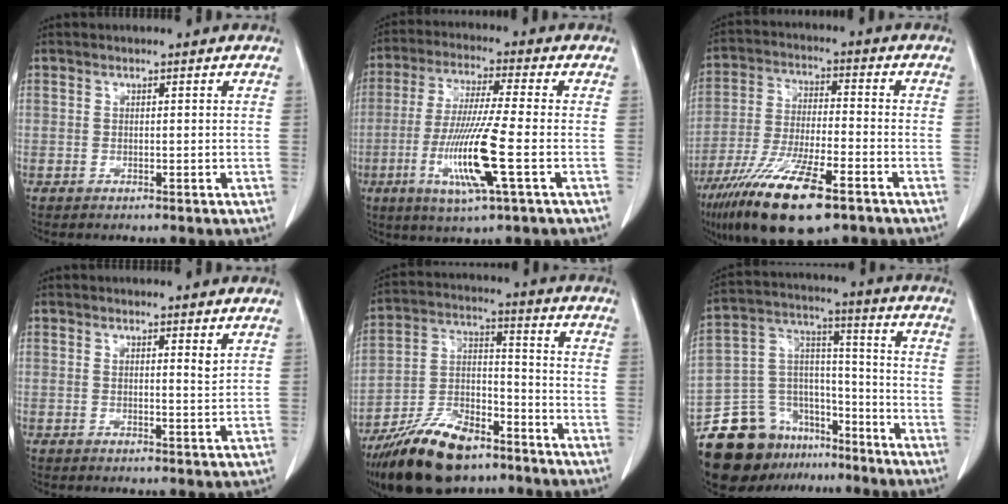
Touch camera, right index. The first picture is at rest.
{"total": 12.3, "force": [-3.6, -0.2, 11.8], "torque": [-0.238, -0.020, -0.072]}
{"total": 16.2, "force": [-10.3, 3.5, 12.0], "torque": [-0.235, -0.036, -0.185]}
{"total": 1.4, "force": [1.1, 0.0, 0.9], "torque": [-0.012, -0.009, 0.015]}
{"total": 16.2, "force": [-11.8, 6.3, 9.1], "torque": [-0.174, 0.005, -0.210]}
{"total": 16.9, "force": [-12.3, 10.0, 5.7], "torque": [-0.100, 0.067, -0.211]}